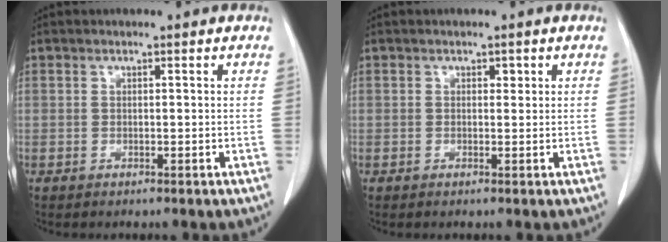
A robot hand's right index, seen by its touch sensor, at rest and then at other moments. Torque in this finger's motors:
{"motor_torque": [0.01, -0.01, 0.01, 0.00]}